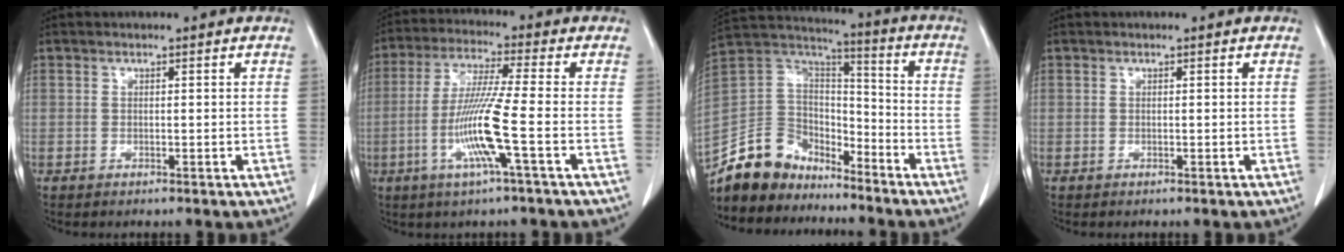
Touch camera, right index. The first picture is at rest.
{"total": 10.5, "force": [-3.1, -0.9, 10.0], "torque": [-0.202, -0.014, -0.065]}
{"total": 12.9, "force": [-10.6, 6.9, 2.7], "torque": [-0.062, 0.054, -0.198]}
{"total": 0.0}